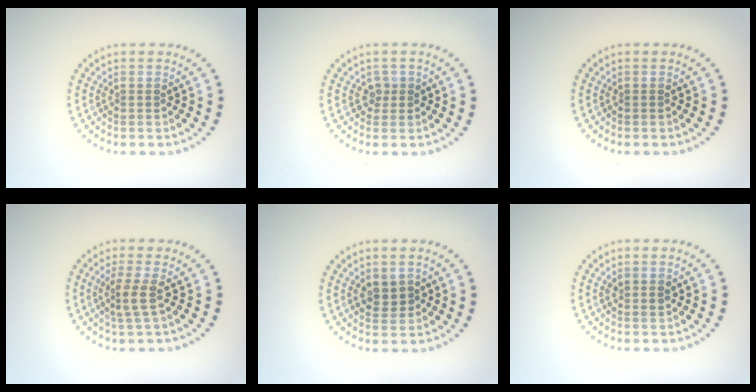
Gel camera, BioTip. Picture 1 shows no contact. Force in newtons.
{"total": 1.0, "press": 0.8, "slide": 0.6}
{"total": 0.0}
{"total": 2.2, "press": 1.7, "slide": 1.5}
{"total": 1.6, "press": 1.6, "slide": 0.5}
{"total": 0.8, "press": 0.7, "slide": 0.3}